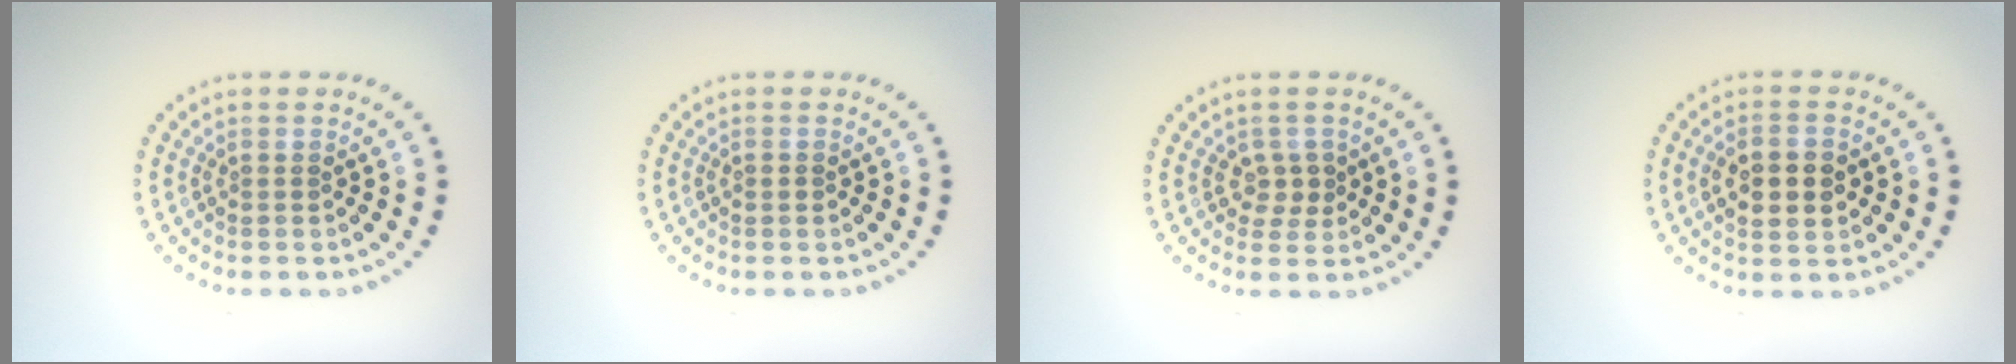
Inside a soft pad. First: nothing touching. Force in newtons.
{"total": 0.7, "press": 0.7, "slide": 0.3}
{"total": 1.7, "press": 1.5, "slide": 0.8}
{"total": 4.4, "press": 4.4, "slide": 0.2}